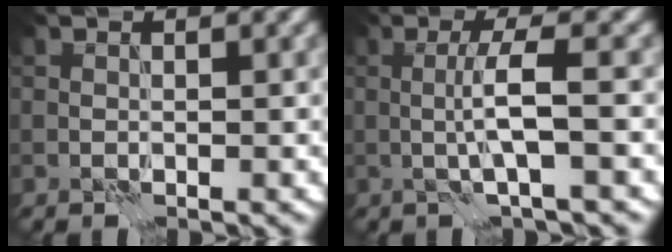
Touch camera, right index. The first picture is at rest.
{"total": 3.2, "force": [-0.3, 0.0, 3.2], "torque": [-0.058, 0.007, -0.011]}